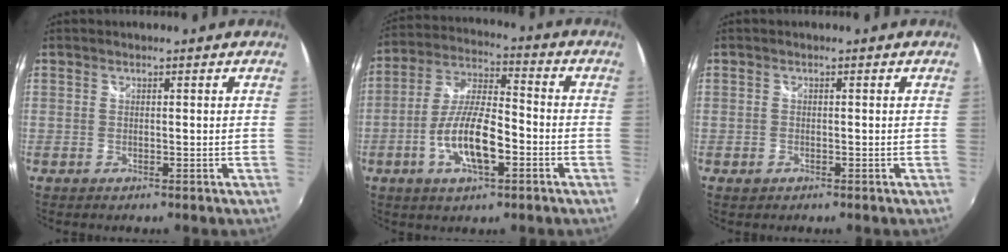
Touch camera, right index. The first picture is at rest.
{"total": 12.5, "force": [-4.4, 4.2, 10.9], "torque": [-0.224, -0.001, -0.080]}
{"total": 1.1, "force": [-0.6, 0.8, 0.4], "torque": [-0.008, -0.002, -0.009]}